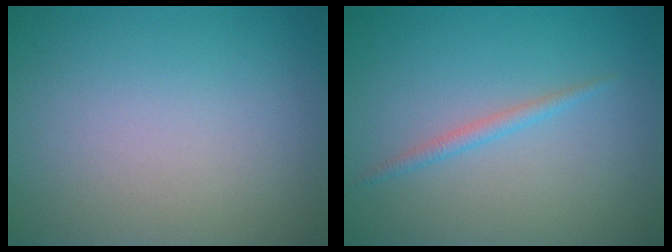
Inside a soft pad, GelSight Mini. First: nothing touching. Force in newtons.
{"total": 0.9, "press": 0.9, "slide": 0.1}